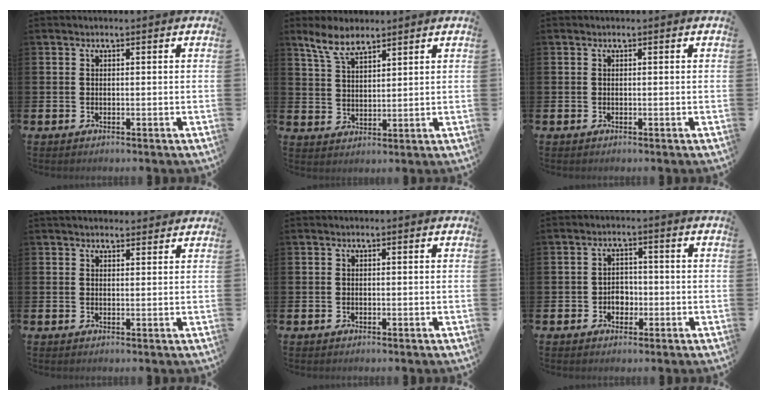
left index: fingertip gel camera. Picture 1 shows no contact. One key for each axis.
{"total": 5.6, "fx": 4.9, "fy": 1.6, "fz": 2.3, "tx": -0.065, "ty": -0.009, "tz": 0.091}
{"total": 0.0}
{"total": 2.0, "fx": 1.9, "fy": 0.5, "fz": 0.1, "tx": 0.002, "ty": -0.007, "tz": 0.034}
{"total": 0.0}
{"total": 2.7, "fx": -0.9, "fy": 2.2, "fz": 1.3, "tx": -0.020, "ty": 0.003, "tz": -0.023}